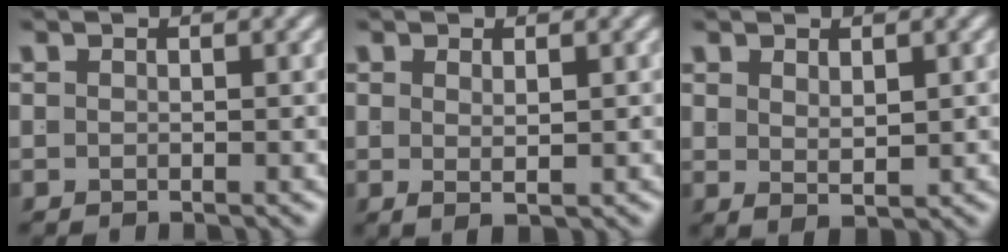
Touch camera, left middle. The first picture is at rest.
{"total": 1.5, "force": [0.2, -0.8, 1.3], "torque": [-0.010, -0.009, 0.014]}
{"total": 1.6, "force": [0.5, -0.3, 1.5], "torque": [-0.014, -0.013, 0.026]}